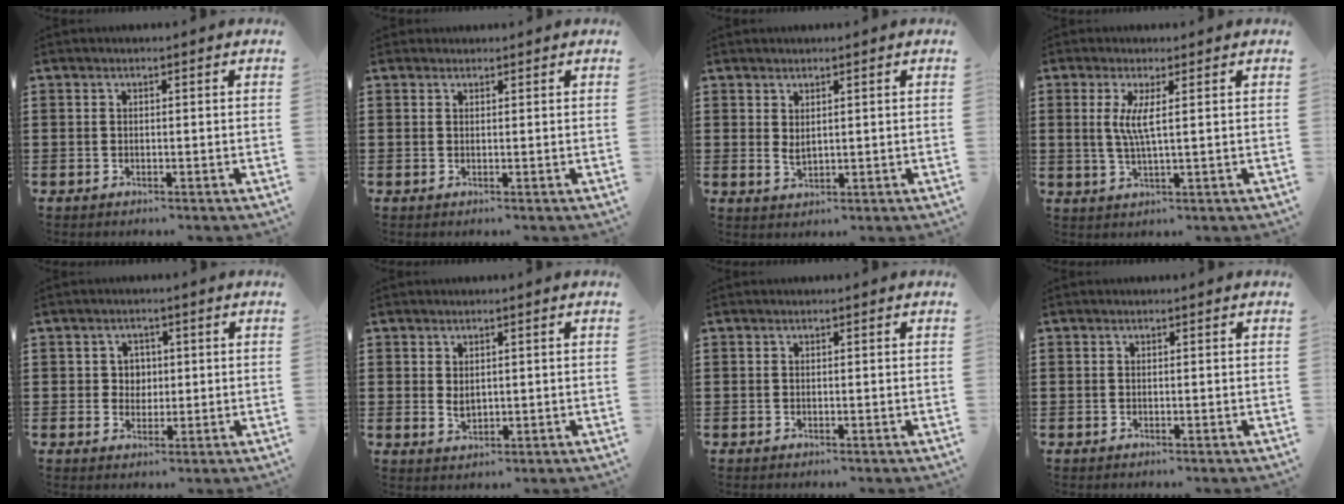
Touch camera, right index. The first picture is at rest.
{"total": 0.8, "force": [0.7, 0.4, -0.1], "torque": [0.001, 0.003, 0.014]}
{"total": 1.7, "force": [1.1, 0.7, 1.1], "torque": [-0.023, 0.001, 0.021]}
{"total": 4.2, "force": [0.9, 0.2, 4.1], "torque": [-0.089, -0.008, 0.011]}
{"total": 2.6, "force": [0.4, 2.4, 0.9], "torque": [-0.028, 0.009, 0.003]}
{"total": 1.8, "force": [0.5, 1.2, 1.3], "torque": [-0.026, 0.004, 0.010]}
{"total": 0.0}
{"total": 0.0}